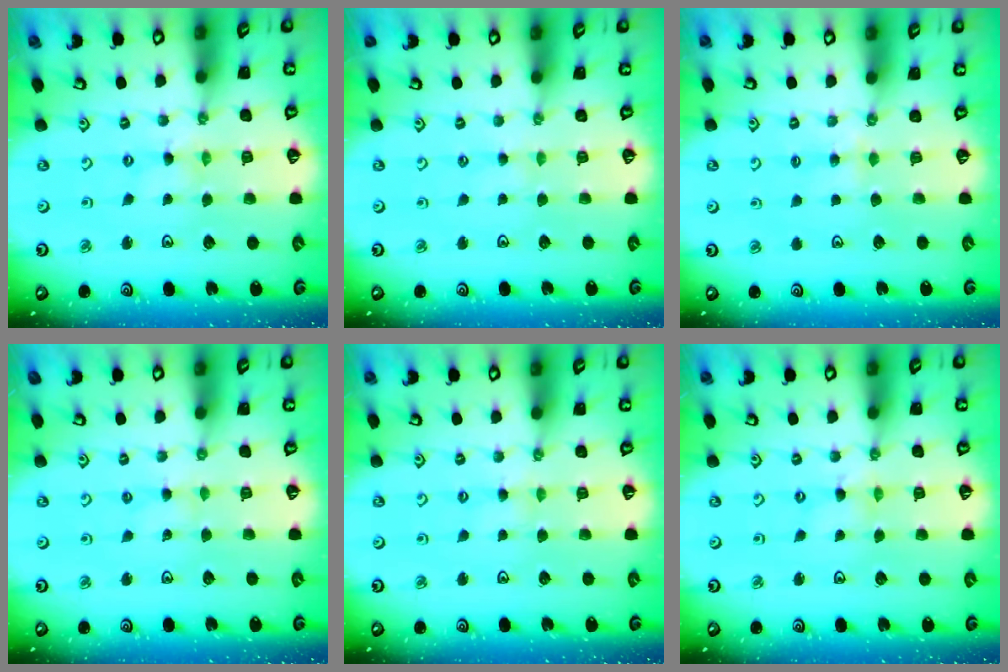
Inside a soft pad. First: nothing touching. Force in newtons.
{"total": 1.0, "press": 1.0, "slide": 0.2}
{"total": 3.5, "press": 3.5, "slide": 0.4}
{"total": 1.2, "press": 1.2, "slide": 0.2}
{"total": 1.8, "press": 1.7, "slide": 0.3}
{"total": 0.9, "press": 0.8, "slide": 0.2}